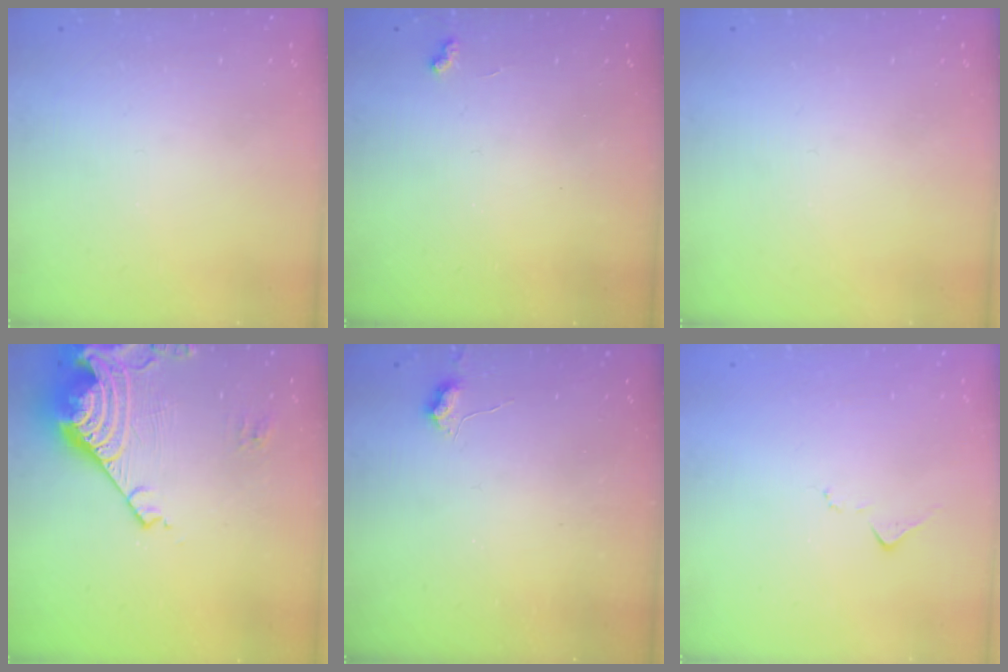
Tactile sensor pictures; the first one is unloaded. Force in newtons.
{"total": 2.9, "press": 2.8, "slide": 0.6}
{"total": 0.0}
{"total": 17.4, "press": 17.3, "slide": 2.0}
{"total": 4.3, "press": 4.3, "slide": 0.7}
{"total": 7.5, "press": 7.4, "slide": 0.8}